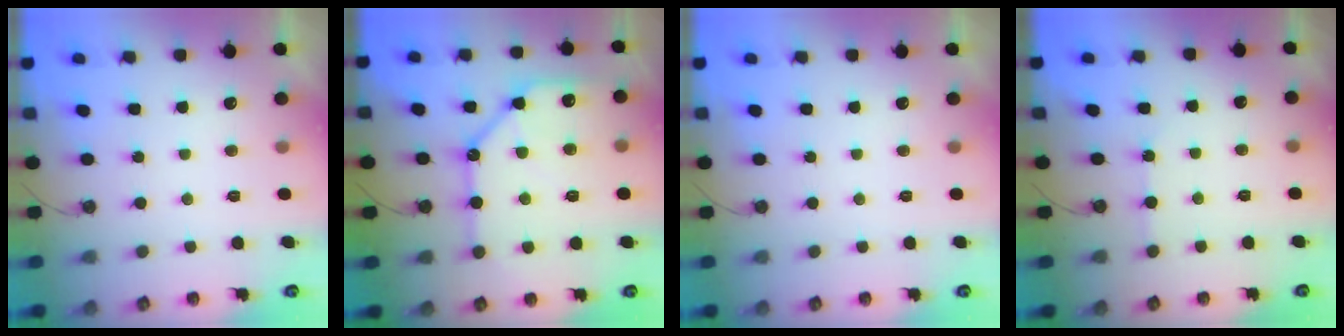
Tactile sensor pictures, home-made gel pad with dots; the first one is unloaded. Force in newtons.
{"total": 15.7, "press": 15.6, "slide": 1.7}
{"total": 0.0}
{"total": 2.1, "press": 2.0, "slide": 0.4}